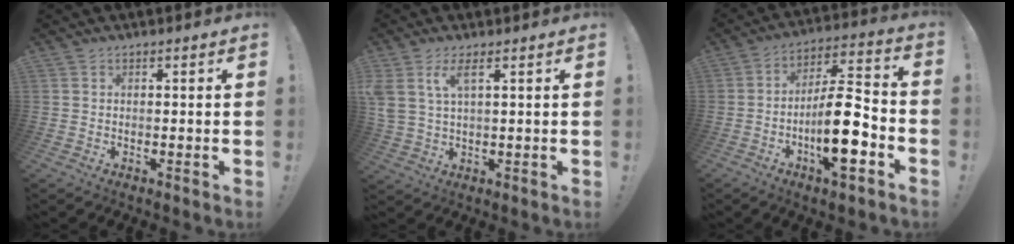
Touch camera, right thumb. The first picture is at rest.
{"total": 6.1, "force": [3.0, 2.0, 5.0], "torque": [-0.097, -0.013, 0.053]}
{"total": 17.3, "force": [-5.7, 5.3, 15.5], "torque": [-0.264, 0.029, -0.091]}